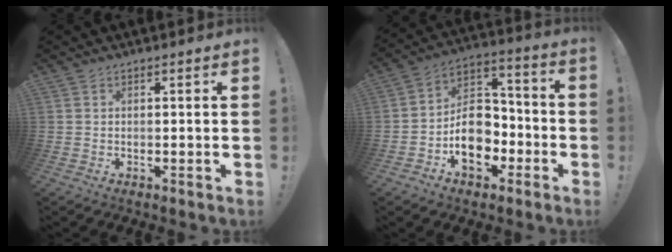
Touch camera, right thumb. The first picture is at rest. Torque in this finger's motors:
{"motor_torque": [2.17, 1.53, 0.12, -0.13, 0.08]}